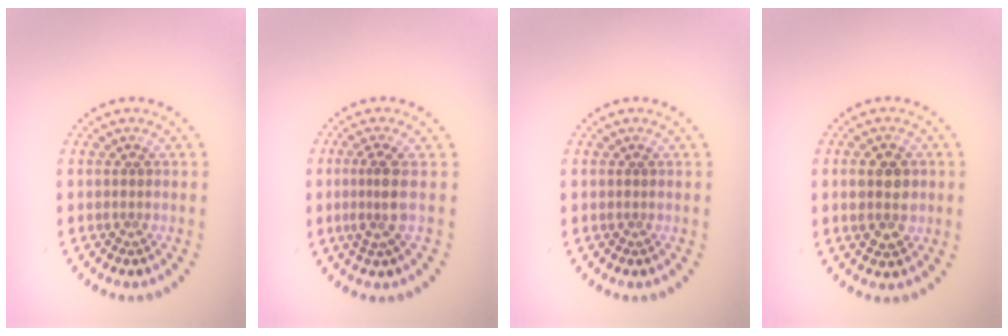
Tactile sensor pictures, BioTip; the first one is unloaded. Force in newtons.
{"total": 2.5, "press": 1.8, "slide": 1.7}
{"total": 0.0}
{"total": 3.1, "press": 3.1, "slide": 0.1}